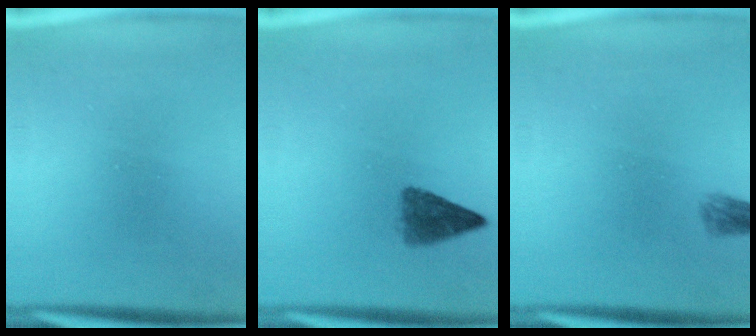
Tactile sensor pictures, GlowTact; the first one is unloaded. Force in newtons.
{"total": 2.7}
{"total": 1.7}